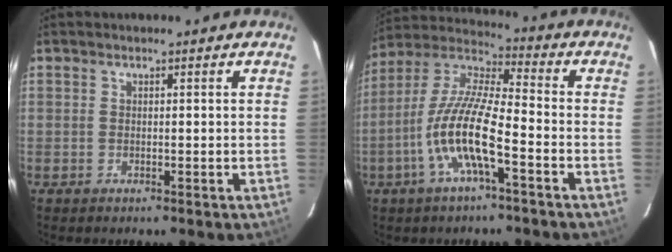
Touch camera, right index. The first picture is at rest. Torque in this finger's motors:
{"motor_torque": [1.29, -0.85, 1.06, 0.21]}